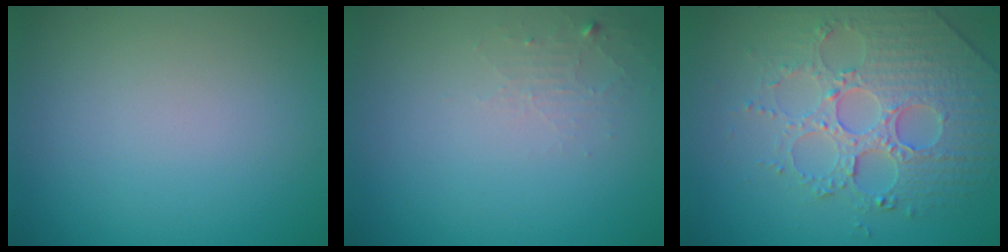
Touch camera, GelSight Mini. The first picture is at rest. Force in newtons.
{"total": 1.3, "press": 1.3, "slide": 0.2}
{"total": 5.2, "press": 5.0, "slide": 1.6}